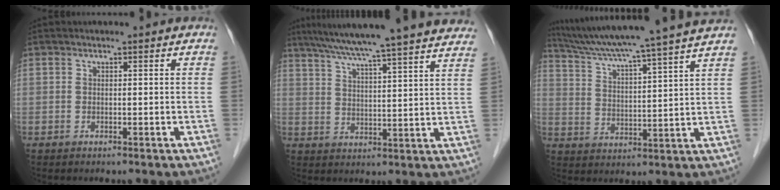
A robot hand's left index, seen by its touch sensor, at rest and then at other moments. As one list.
[{"total": 24.8, "force": [21.8, 0.1, 11.8], "torque": [-0.193, 0.000, 0.286]}, {"total": 18.1, "force": [15.7, -1.7, 8.9], "torque": [-0.155, -0.003, 0.227]}]